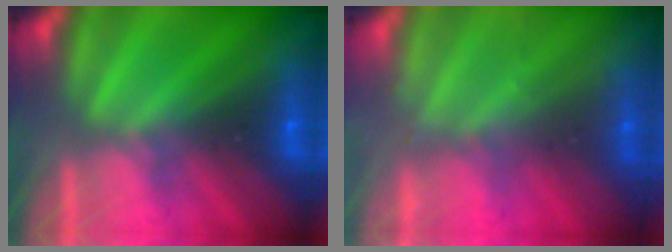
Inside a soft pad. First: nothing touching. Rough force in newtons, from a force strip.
{"total": 2.3}